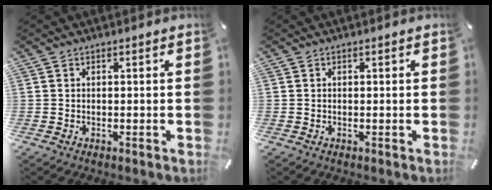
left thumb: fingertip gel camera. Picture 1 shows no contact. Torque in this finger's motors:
{"motor_torque": [0.14, 0.09, -0.04, -0.01, 0.02]}